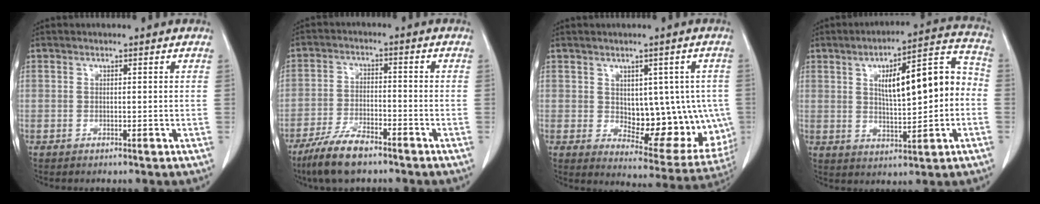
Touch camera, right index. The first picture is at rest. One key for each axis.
{"total": 7.8, "fx": -6.0, "fy": 2.0, "fz": 4.7, "tx": -0.097, "ty": -0.013, "tz": -0.110}
{"total": 14.3, "fx": 0.0, "fy": 7.6, "fz": 12.1, "tx": -0.143, "ty": 0.004, "tz": 0.023}
{"total": 13.5, "fx": 0.9, "fy": 3.8, "fz": 12.9, "tx": -0.185, "ty": 0.040, "tz": 0.019}